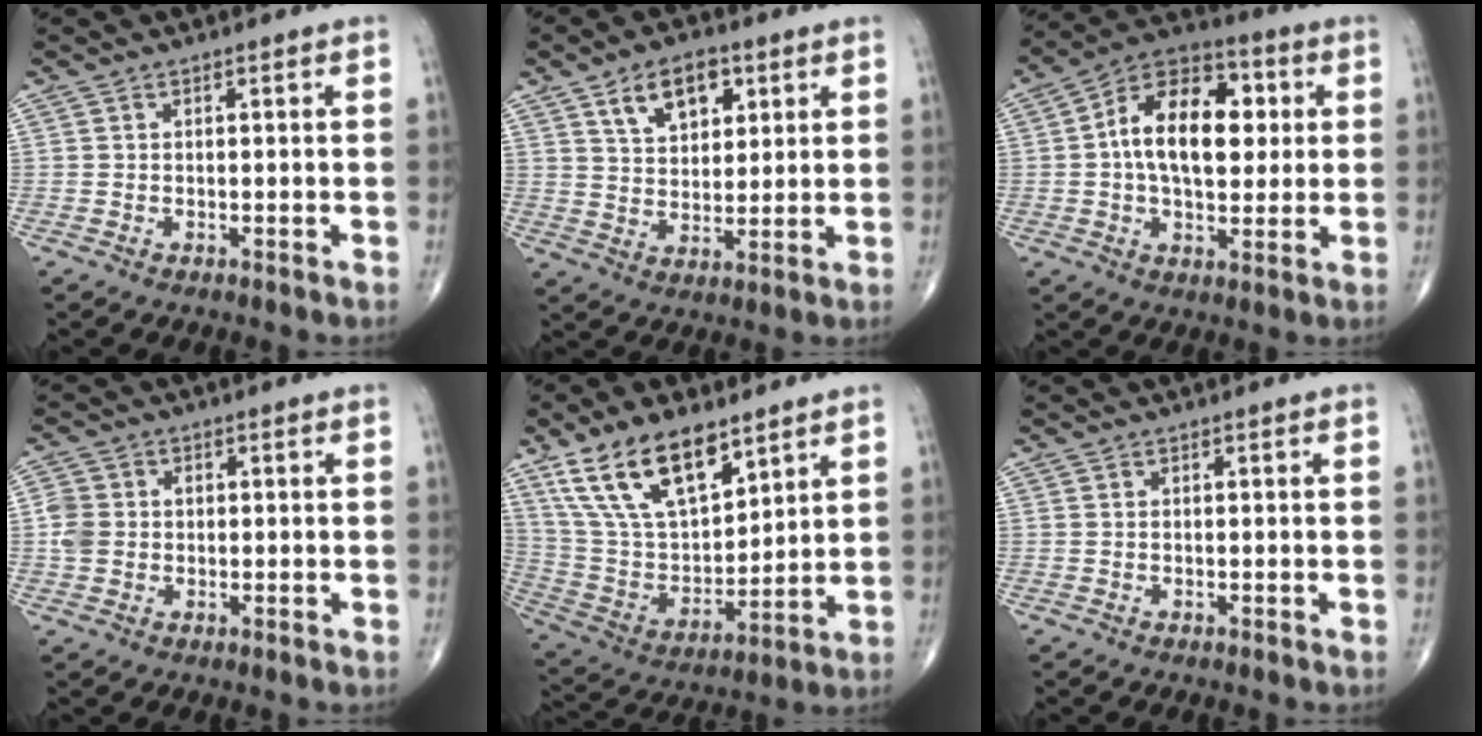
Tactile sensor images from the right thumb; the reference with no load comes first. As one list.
[{"total": 11.5, "force": [5.8, 6.7, 7.3], "torque": [-0.092, -0.025, 0.103]}, {"total": 17.0, "force": [2.2, 10.0, 13.5], "torque": [-0.189, 0.017, 0.026]}, {"total": 4.5, "force": [0.0, 3.9, 2.3], "torque": [-0.042, 0.006, -0.002]}, {"total": 18.6, "force": [11.5, 8.5, 12.0], "torque": [-0.193, -0.045, 0.230]}, {"total": 0.0}]